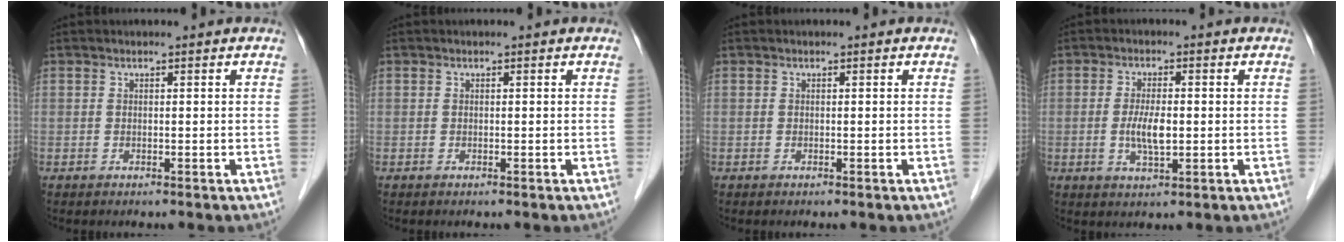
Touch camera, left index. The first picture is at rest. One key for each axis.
{"total": 0.0}
{"total": 0.0}
{"total": 4.4, "fx": -0.4, "fy": 1.3, "fz": 4.2, "tx": -0.085, "ty": -0.005, "tz": -0.008}